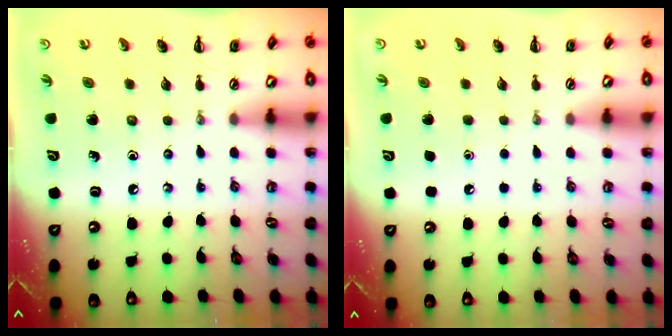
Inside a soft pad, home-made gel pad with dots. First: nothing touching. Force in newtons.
{"total": 1.6, "press": 1.6, "slide": 0.1}